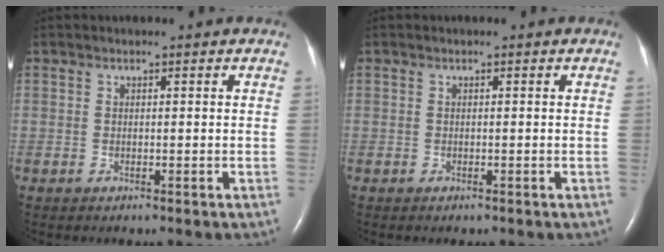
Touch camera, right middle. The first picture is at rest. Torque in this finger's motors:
{"motor_torque": [-0.15, -0.09, 0.05, -0.01]}